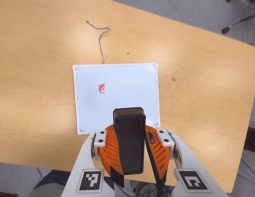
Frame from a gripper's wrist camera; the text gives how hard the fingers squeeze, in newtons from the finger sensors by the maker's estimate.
{"total": 10.9, "left": 10.7, "right": 11.2}